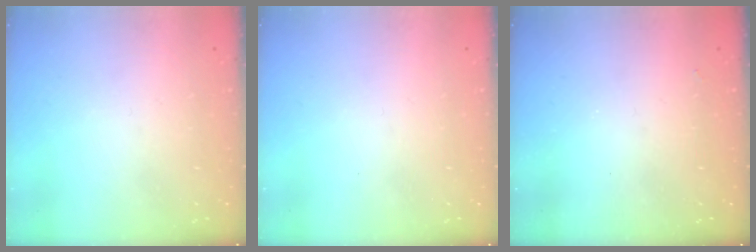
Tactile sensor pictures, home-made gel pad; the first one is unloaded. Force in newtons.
{"total": 0.0}
{"total": 1.3, "press": 1.3, "slide": 0.3}